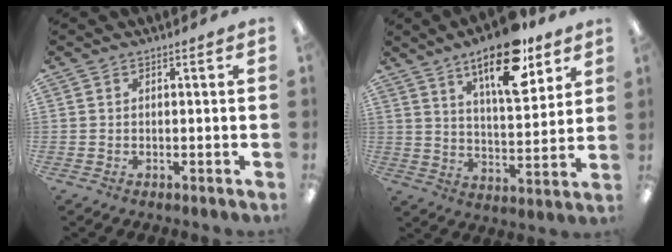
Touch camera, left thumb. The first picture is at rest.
{"total": 18.1, "force": [11.8, 6.7, 12.0], "torque": [-0.176, -0.057, 0.189]}